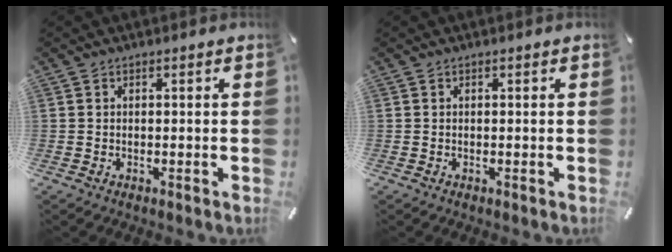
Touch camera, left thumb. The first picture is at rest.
{"total": 0.0}